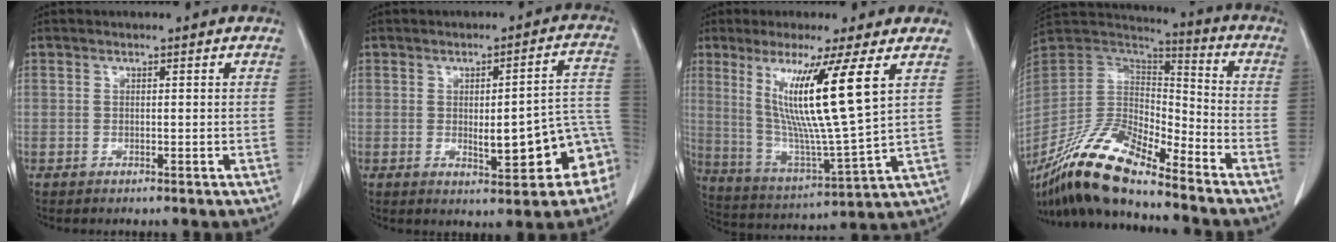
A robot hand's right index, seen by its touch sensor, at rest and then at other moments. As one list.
[{"total": 10.9, "force": [-3.2, 2.5, 10.1], "torque": [-0.113, 0.024, -0.033]}, {"total": 15.3, "force": [5.5, -1.2, 14.2], "torque": [-0.264, -0.027, 0.099]}, {"total": 17.8, "force": [-14.1, 3.8, 10.2], "torque": [-0.204, -0.003, -0.272]}]